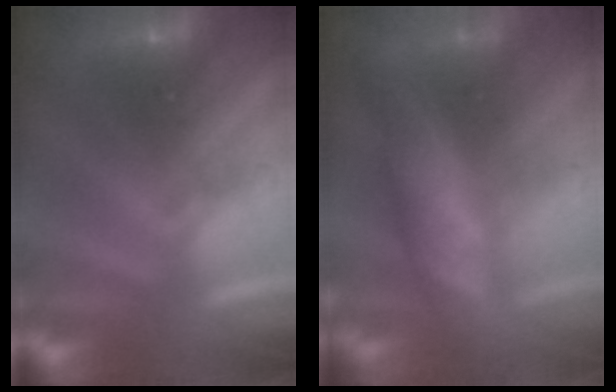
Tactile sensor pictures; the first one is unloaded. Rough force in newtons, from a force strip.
{"total": 7.8}